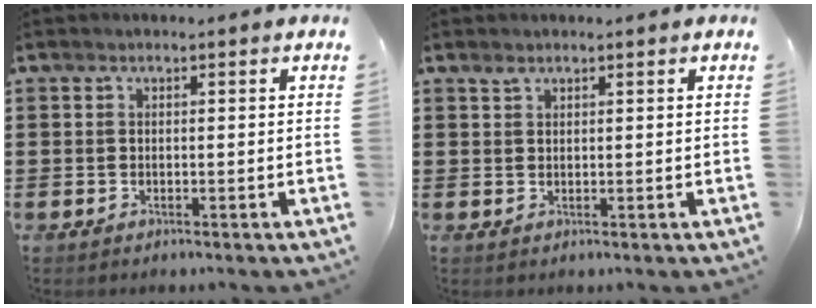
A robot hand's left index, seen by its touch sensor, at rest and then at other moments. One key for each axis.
{"total": 0.9, "fx": 0.7, "fy": 0.4, "fz": 0.3, "tx": -0.008, "ty": 0.002, "tz": 0.014}